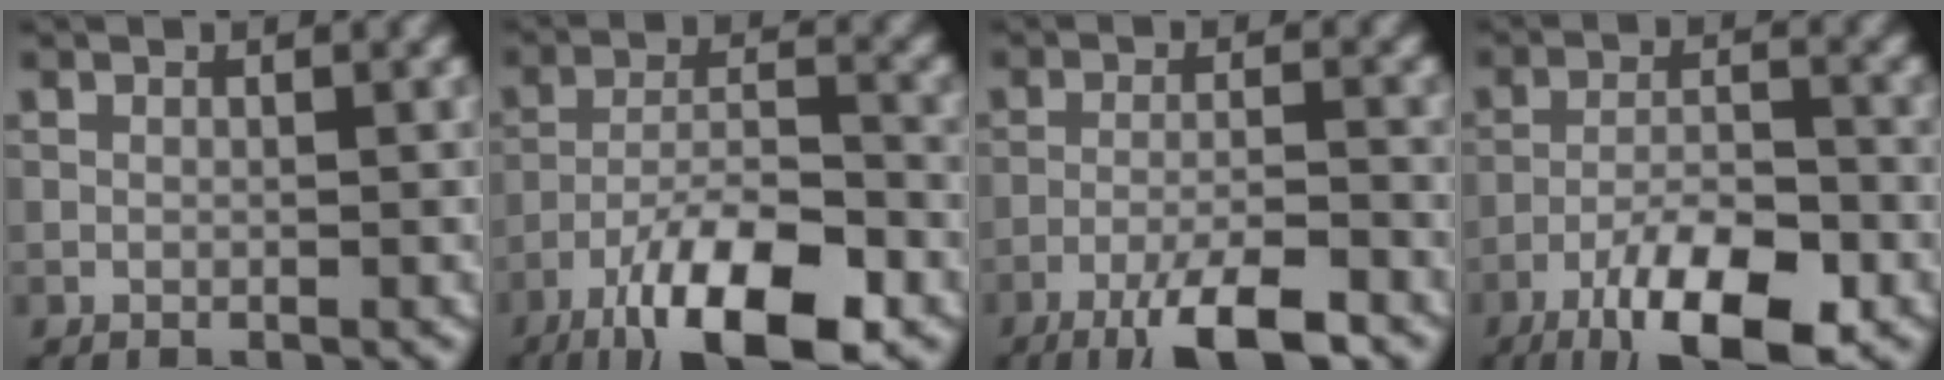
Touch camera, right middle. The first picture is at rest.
{"total": 12.3, "force": [-7.9, 3.8, 8.5], "torque": [-0.155, -0.004, -0.143]}
{"total": 6.7, "force": [-4.7, 1.2, 4.7], "torque": [-0.078, 0.001, -0.083]}
{"total": 9.8, "force": [-6.2, 2.8, 7.1], "torque": [-0.121, -0.006, -0.110]}